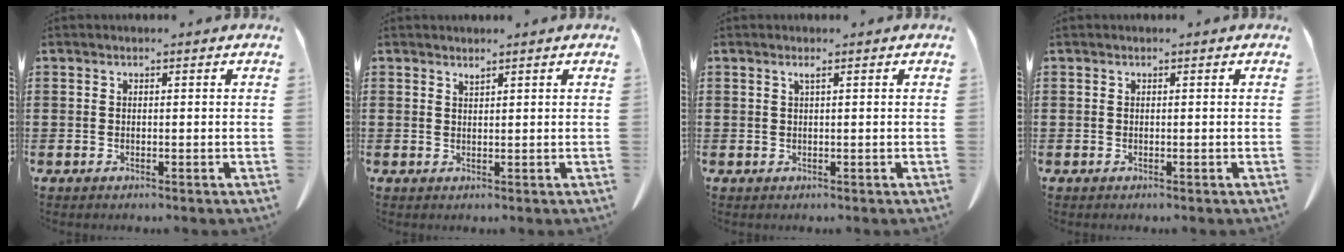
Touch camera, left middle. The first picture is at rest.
{"total": 1.0, "force": [1.0, 0.0, 0.2], "torque": [-0.006, -0.004, 0.020]}
{"total": 0.9, "force": [0.4, -0.1, 0.8], "torque": [-0.015, -0.003, 0.008]}
{"total": 0.0}